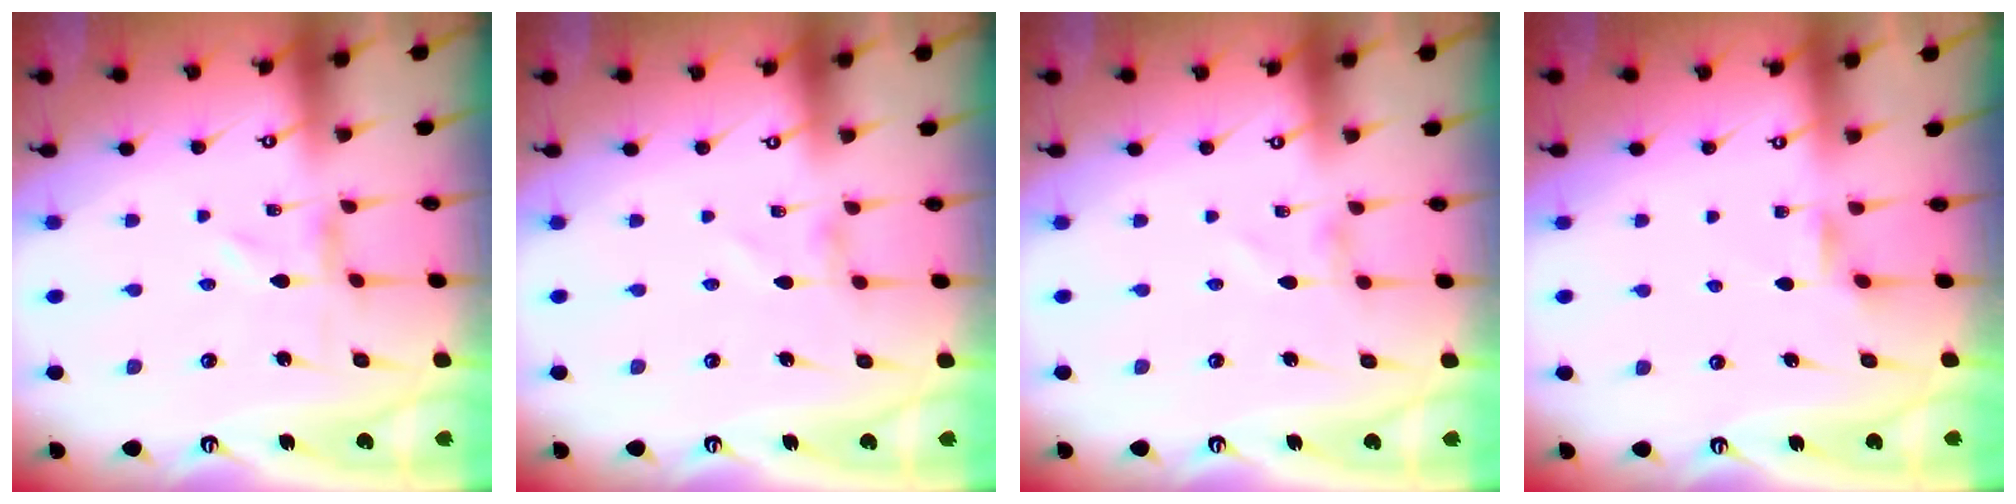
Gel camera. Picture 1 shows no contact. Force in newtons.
{"total": 1.1, "press": 1.1, "slide": 0.0}
{"total": 1.1, "press": 1.1, "slide": 0.0}
{"total": 2.4, "press": 2.3, "slide": 0.5}